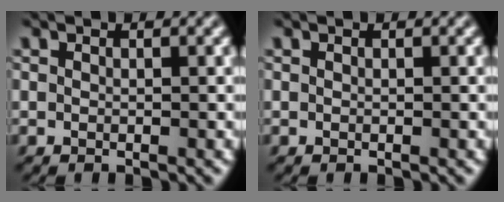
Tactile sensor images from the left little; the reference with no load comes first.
{"total": 0.0}